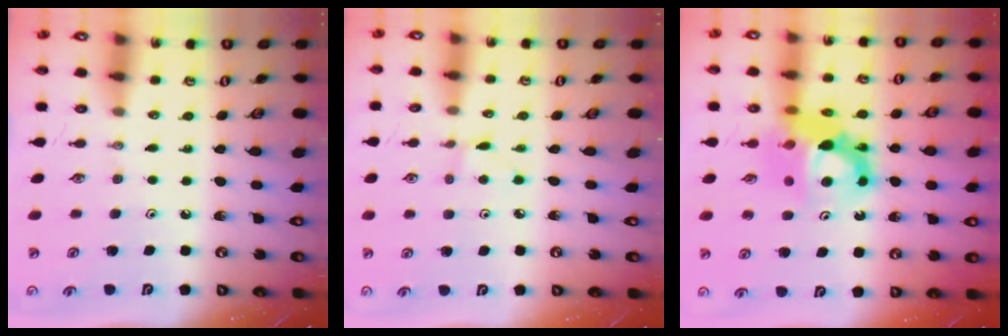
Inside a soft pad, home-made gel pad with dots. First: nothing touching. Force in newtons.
{"total": 2.4, "press": 2.4, "slide": 0.3}
{"total": 12.4, "press": 12.1, "slide": 2.5}